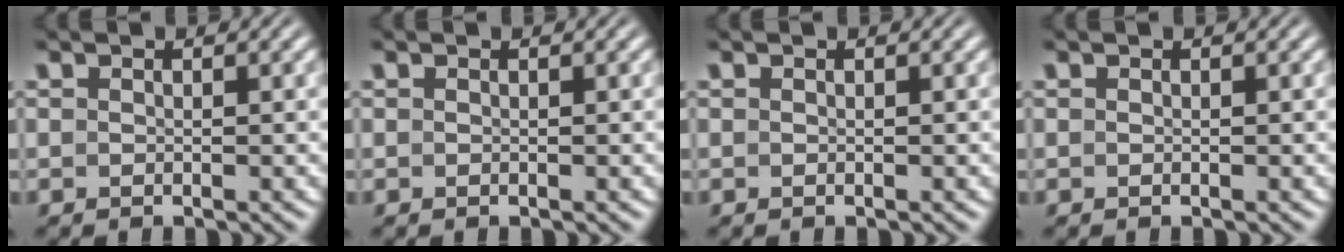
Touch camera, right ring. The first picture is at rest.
{"total": 0.0}
{"total": 0.0}
{"total": 0.0}